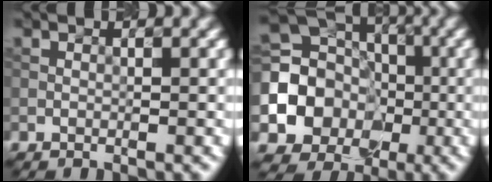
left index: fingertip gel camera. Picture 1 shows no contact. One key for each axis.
{"total": 11.6, "fx": -2.1, "fy": 10.2, "fz": 5.1, "tx": -0.093, "ty": -0.010, "tz": -0.059}